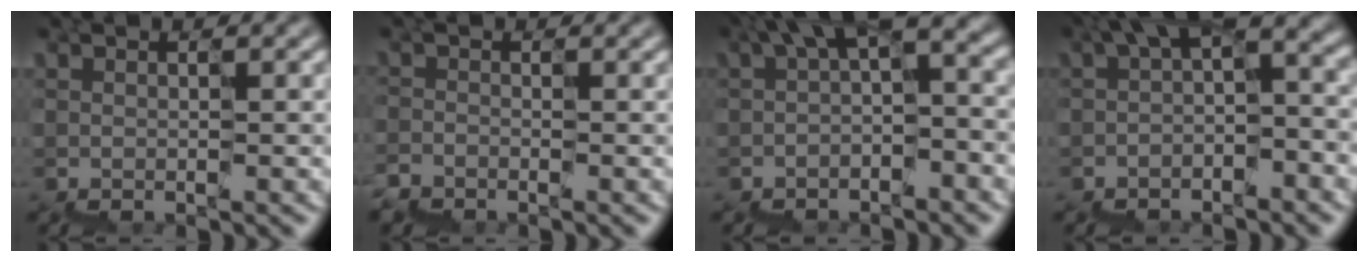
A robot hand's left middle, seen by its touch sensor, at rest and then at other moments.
{"total": 1.5, "force": [-1.2, -0.1, -0.9], "torque": [0.032, -0.007, -0.031]}
{"total": 4.9, "force": [0.7, 2.1, 4.3], "torque": [-0.075, 0.007, 0.003]}
{"total": 4.7, "force": [0.1, 2.2, 4.2], "torque": [-0.073, 0.004, -0.005]}